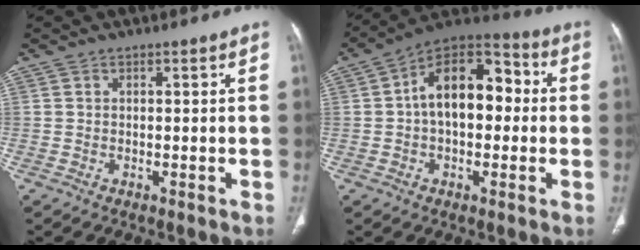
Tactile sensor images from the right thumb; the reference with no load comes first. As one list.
[{"total": 15.7, "force": [1.0, 9.4, 12.5], "torque": [-0.168, 0.044, 0.003]}]